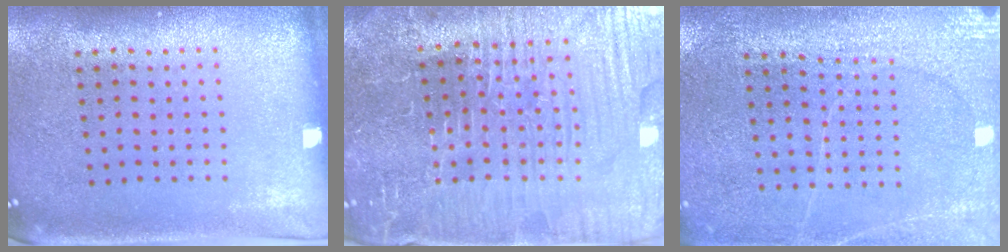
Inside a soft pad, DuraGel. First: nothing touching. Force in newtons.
{"total": 4.8, "press": 4.7, "slide": 1.1}
{"total": 2.9, "press": 2.9, "slide": 0.2}